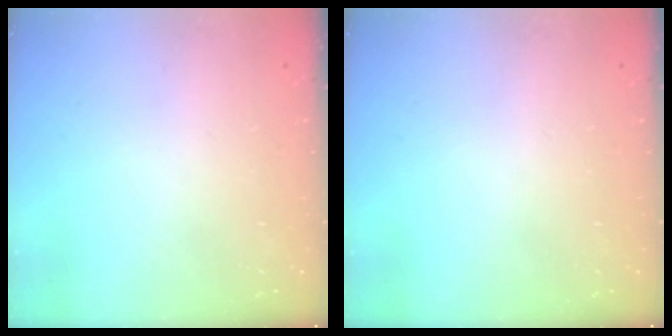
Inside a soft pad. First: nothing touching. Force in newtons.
{"total": 0.0}